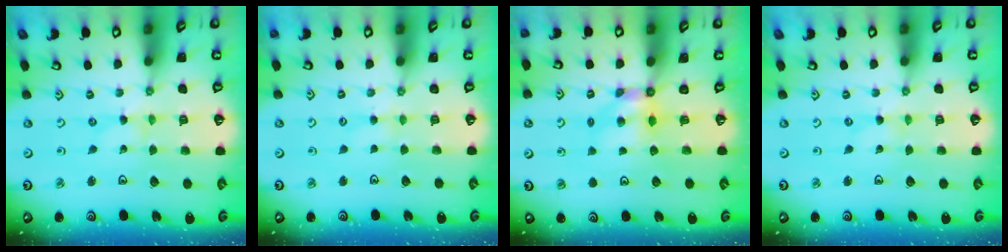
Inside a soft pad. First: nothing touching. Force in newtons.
{"total": 2.0, "press": 2.0, "slide": 0.3}
{"total": 5.6, "press": 5.6, "slide": 0.2}
{"total": 0.0}